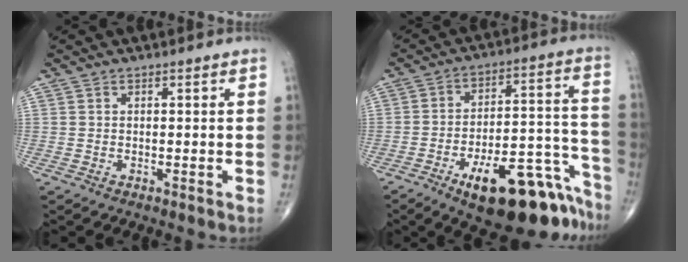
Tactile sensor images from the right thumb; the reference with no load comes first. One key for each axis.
{"total": 21.1, "fx": -13.5, "fy": 7.9, "fz": 14.2, "tx": -0.123, "ty": 0.108, "tz": -0.198}